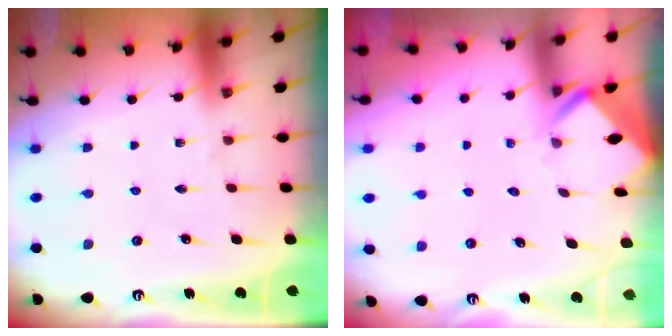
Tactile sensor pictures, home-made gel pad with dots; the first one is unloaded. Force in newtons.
{"total": 2.5, "press": 2.4, "slide": 0.3}